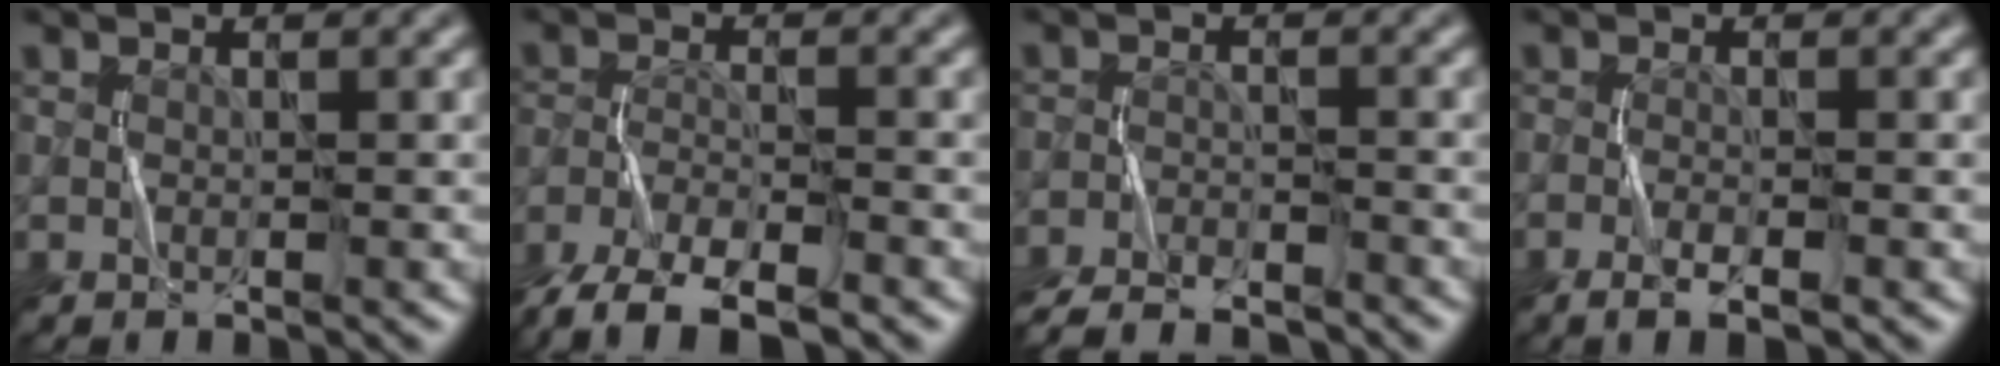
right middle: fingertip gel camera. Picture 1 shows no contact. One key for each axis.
{"total": 6.5, "fx": -5.1, "fy": 1.7, "fz": 3.6, "tx": -0.067, "ty": -0.010, "tz": -0.099}
{"total": 7.1, "fx": -6.6, "fy": 1.5, "fz": 2.0, "tx": -0.038, "ty": -0.018, "tz": -0.110}
{"total": 2.6, "fx": -1.4, "fy": 0.6, "fz": 2.1, "tx": -0.037, "ty": 0.002, "tz": -0.029}